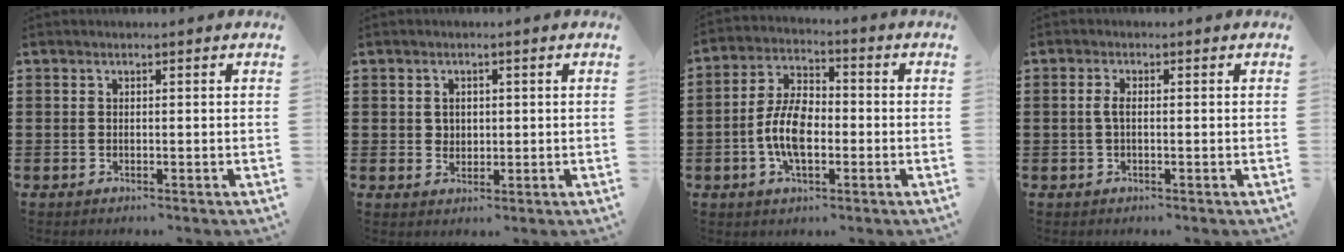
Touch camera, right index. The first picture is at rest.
{"total": 1.7, "force": [0.5, 1.5, 0.6], "torque": [-0.016, 0.009, 0.008]}
{"total": 8.0, "force": [-1.9, 4.2, 6.5], "torque": [-0.149, 0.003, -0.041]}
{"total": 1.9, "force": [-0.2, 0.6, 1.8], "torque": [-0.048, -0.003, -0.009]}